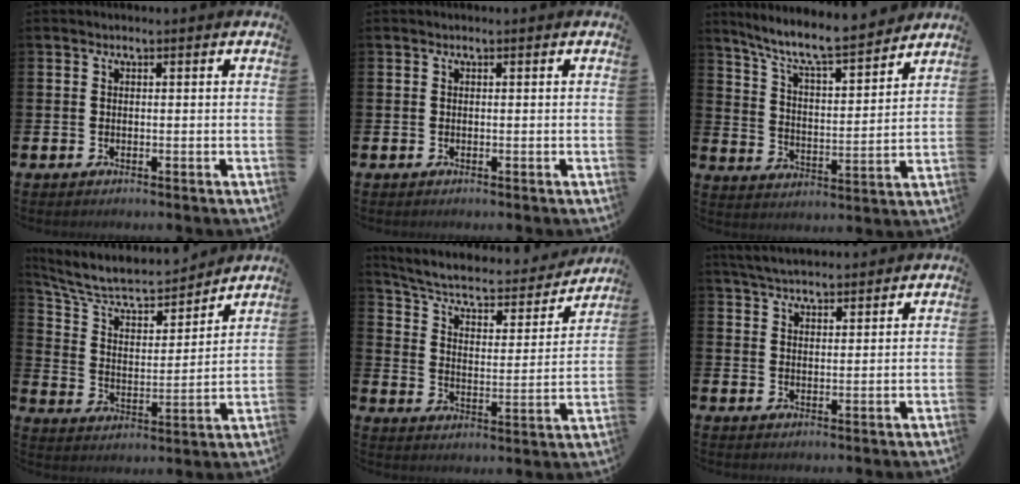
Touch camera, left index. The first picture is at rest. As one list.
[{"total": 0.0}, {"total": 8.8, "force": [8.0, 1.0, 3.4], "torque": [-0.097, -0.056, 0.137]}, {"total": 8.9, "force": [8.0, 2.6, 2.9], "torque": [-0.103, -0.053, 0.137]}, {"total": 6.9, "force": [6.0, 2.0, 2.8], "torque": [-0.081, -0.045, 0.096]}, {"total": 4.5, "force": [4.4, 0.8, 0.8], "torque": [-0.027, -0.015, 0.079]}]